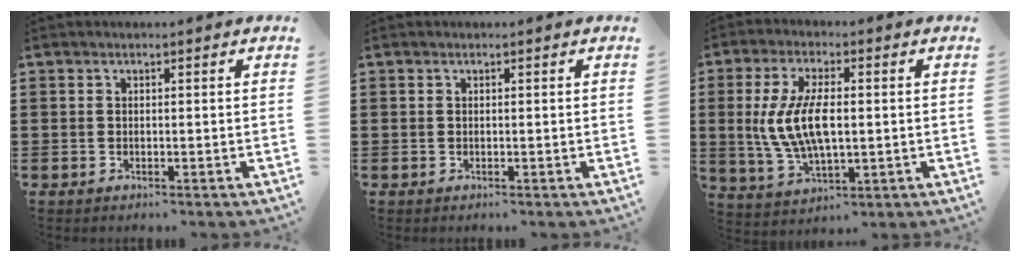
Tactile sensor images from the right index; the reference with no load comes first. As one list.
[{"total": 0.0}, {"total": 9.1, "force": [0.2, 4.0, 8.2], "torque": [-0.187, -0.001, -0.004]}]